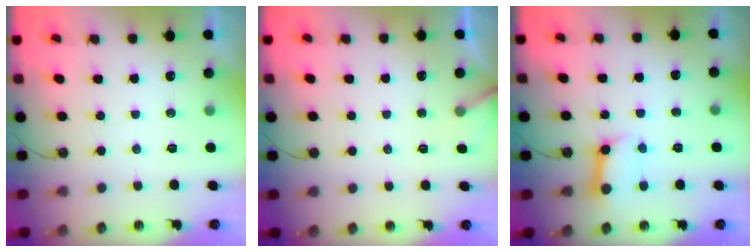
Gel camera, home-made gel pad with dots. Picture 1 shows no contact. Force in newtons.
{"total": 4.8, "press": 4.8, "slide": 0.3}
{"total": 9.3, "press": 9.2, "slide": 1.1}